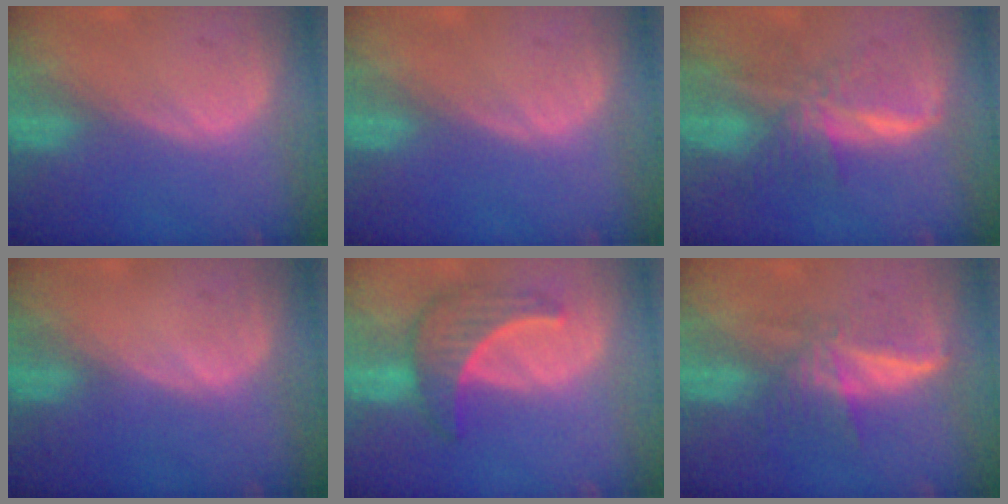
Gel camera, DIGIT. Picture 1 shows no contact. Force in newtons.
{"total": 0.0}
{"total": 8.0, "press": 6.7, "slide": 4.3}
{"total": 0.0}
{"total": 6.6, "press": 6.5, "slide": 0.9}
{"total": 5.9, "press": 5.5, "slide": 2.3}